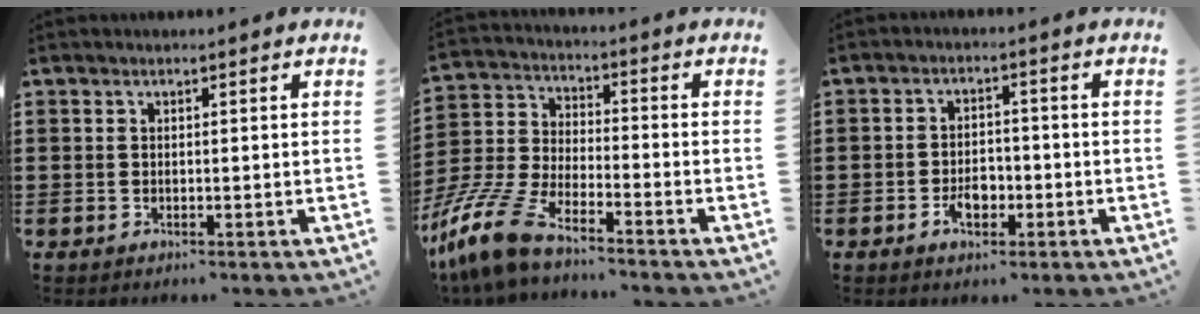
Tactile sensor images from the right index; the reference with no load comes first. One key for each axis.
{"total": 10.5, "fx": -8.6, "fy": 2.0, "fz": 5.6, "tx": -0.147, "ty": 0.007, "tz": -0.178}
{"total": 3.6, "fx": -1.5, "fy": 2.2, "fz": 2.4, "tx": -0.037, "ty": 0.002, "tz": -0.028}